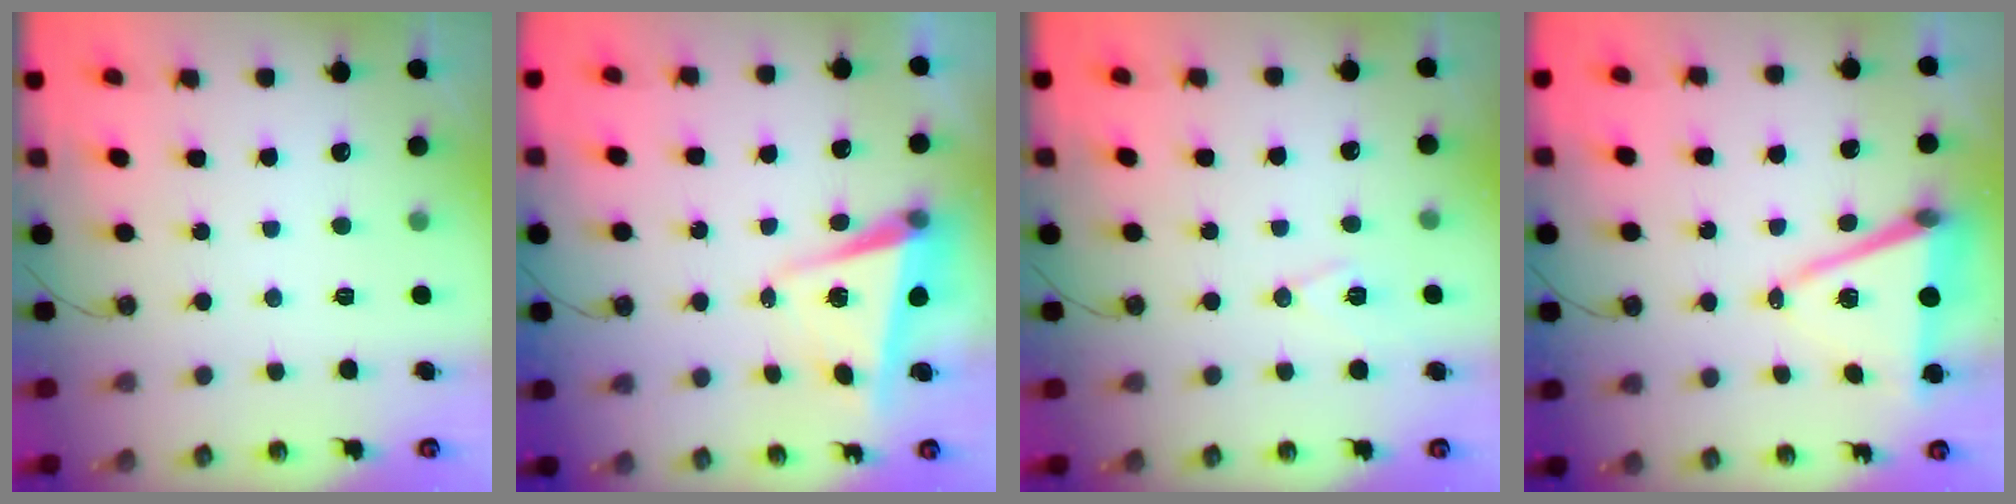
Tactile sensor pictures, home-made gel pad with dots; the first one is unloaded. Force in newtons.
{"total": 5.6, "press": 5.5, "slide": 1.2}
{"total": 7.5, "press": 6.6, "slide": 3.6}
{"total": 10.1, "press": 9.3, "slide": 4.0}